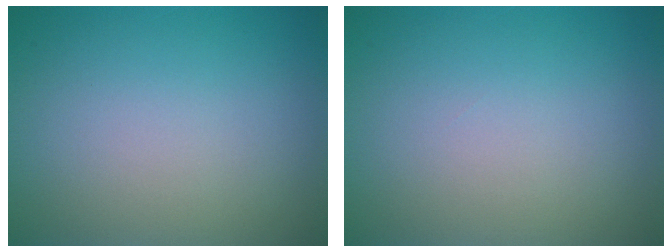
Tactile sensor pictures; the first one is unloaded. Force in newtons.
{"total": 0.0}